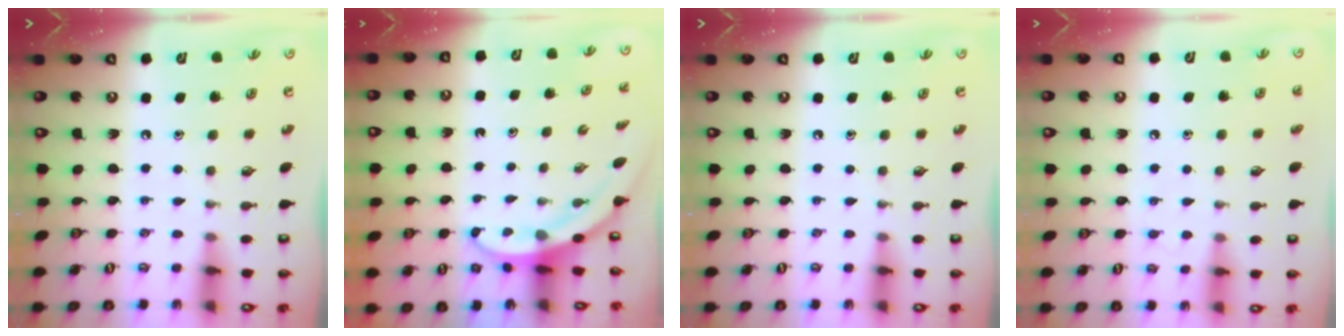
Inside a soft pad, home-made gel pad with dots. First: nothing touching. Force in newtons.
{"total": 3.1, "press": 3.1, "slide": 0.1}
{"total": 0.0}
{"total": 4.9, "press": 4.9, "slide": 0.5}